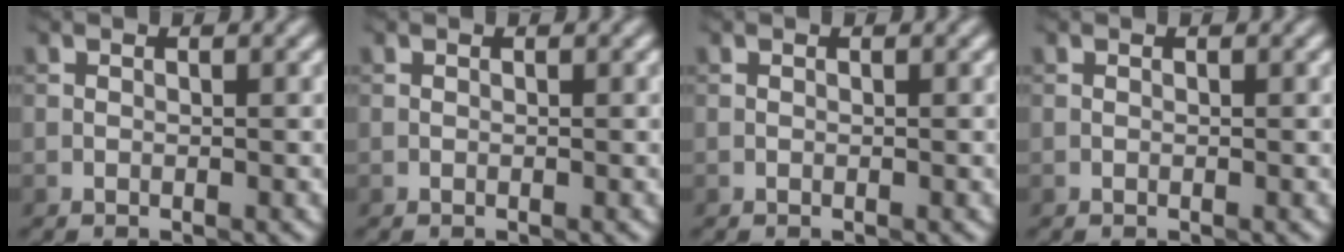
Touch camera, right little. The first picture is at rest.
{"total": 0.0}
{"total": 0.0}
{"total": 0.0}